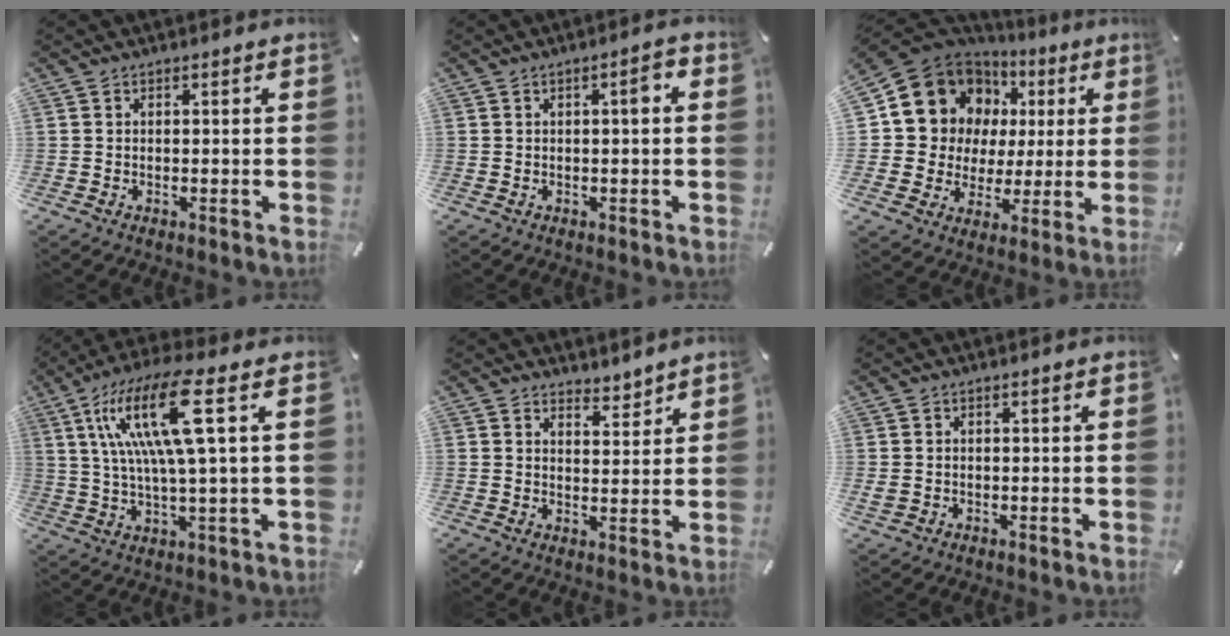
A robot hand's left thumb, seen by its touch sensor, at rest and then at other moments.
{"total": 3.2, "force": [0.5, 0.8, 3.1], "torque": [-0.044, 0.003, 0.002]}
{"total": 13.4, "force": [4.5, 12.3, 2.9], "torque": [-0.051, -0.045, 0.093]}
{"total": 17.1, "force": [5.3, 3.1, 16.0], "torque": [-0.337, -0.009, 0.075]}
{"total": 4.1, "force": [3.9, 1.5, -0.1], "torque": [0.016, -0.030, 0.068]}
{"total": 1.1, "force": [0.0, 0.9, 0.6], "torque": [-0.012, 0.003, 0.000]}